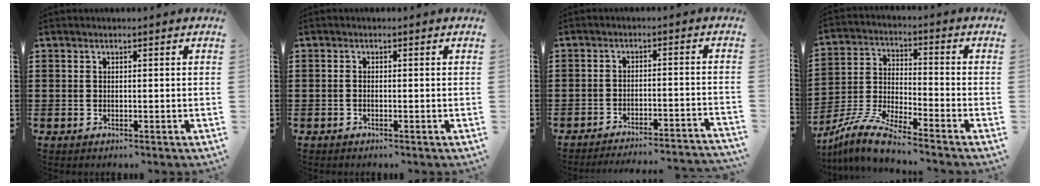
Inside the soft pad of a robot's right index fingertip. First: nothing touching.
{"total": 0.5, "force": [-0.4, 0.1, 0.3], "torque": [-0.008, -0.004, -0.006]}
{"total": 3.4, "force": [-3.3, -0.3, 0.7], "torque": [-0.018, -0.005, -0.070]}
{"total": 7.8, "force": [-7.3, 0.1, 2.8], "torque": [-0.072, -0.005, -0.148]}